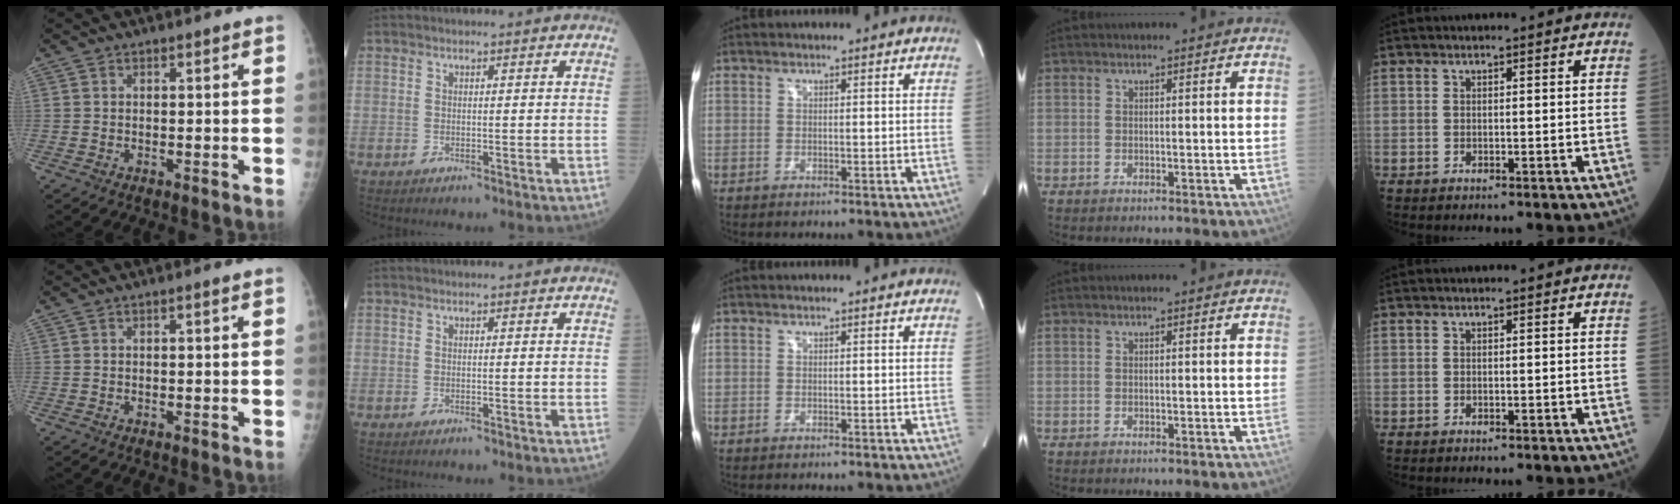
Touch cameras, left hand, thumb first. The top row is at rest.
{}